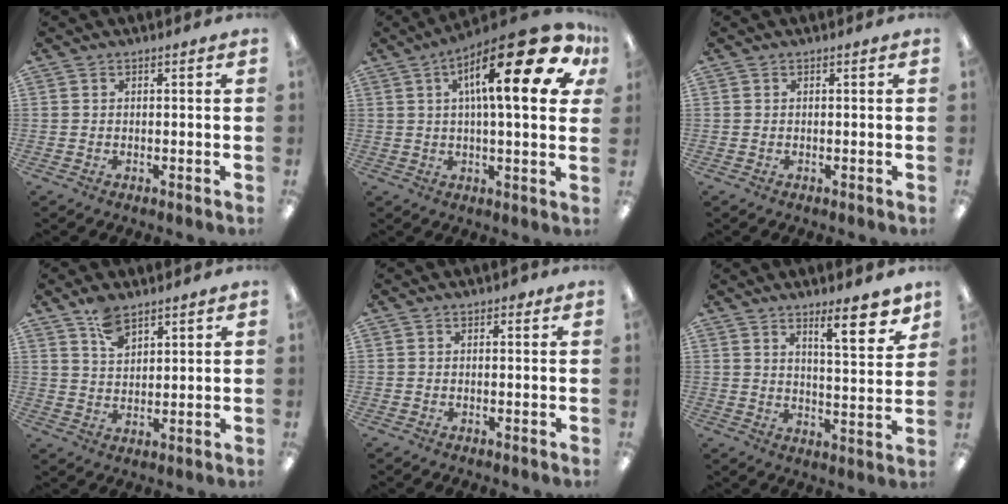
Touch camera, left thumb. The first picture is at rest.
{"total": 23.8, "force": [9.5, 7.2, 20.6], "torque": [-0.296, -0.043, 0.143]}
{"total": 0.0}
{"total": 6.4, "force": [4.7, 3.1, 3.0], "torque": [-0.055, -0.018, 0.085]}
{"total": 0.7, "force": [0.4, 0.4, 0.3], "torque": [0.000, 0.000, 0.005]}
{"total": 11.6, "force": [7.8, 3.2, 7.9], "torque": [-0.090, -0.048, 0.121]}